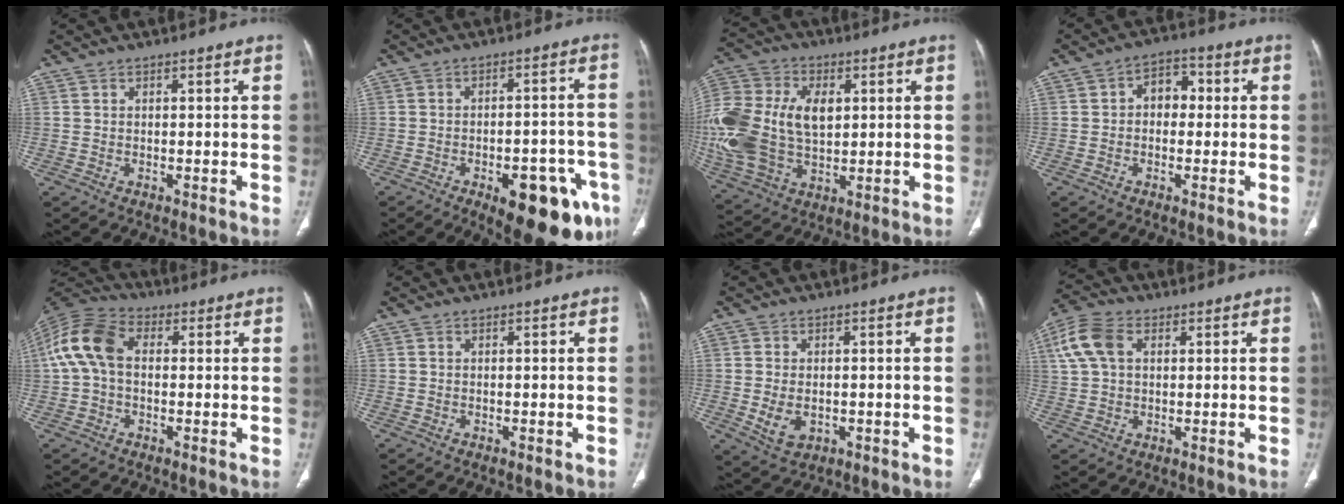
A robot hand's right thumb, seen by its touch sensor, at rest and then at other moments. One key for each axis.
{"total": 17.7, "fx": -8.5, "fy": 7.3, "fz": 13.7, "tx": -0.120, "ty": 0.035, "tz": -0.097}
{"total": 23.8, "fx": 2.2, "fy": 15.7, "fz": 17.7, "tx": -0.408, "ty": 0.006, "tz": 0.051}
{"total": 5.8, "fx": 0.2, "fy": 4.2, "fz": 3.9, "tx": -0.033, "ty": 0.022, "tz": -0.007}
{"total": 11.0, "fx": 0.9, "fy": 7.4, "fz": 8.2, "tx": -0.172, "ty": 0.032, "tz": 0.007}
{"total": 0.0}
{"total": 5.2, "fx": -0.9, "fy": 3.6, "fz": 3.7, "tx": -0.065, "ty": -0.004, "tz": -0.003}
{"total": 8.6, "fx": 2.6, "fy": 5.6, "fz": 5.9, "tx": -0.130, "ty": 0.018, "tz": 0.048}